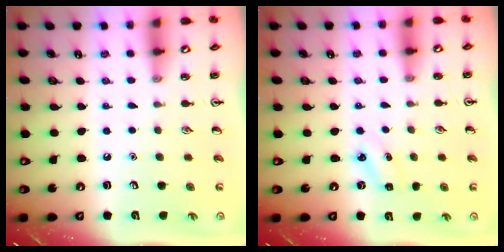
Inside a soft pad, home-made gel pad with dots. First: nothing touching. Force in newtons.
{"total": 2.8, "press": 2.6, "slide": 1.0}